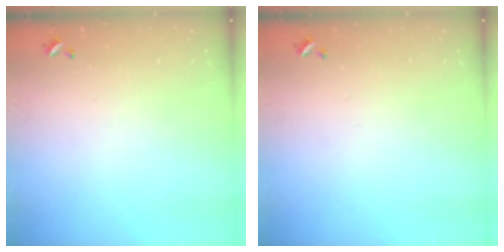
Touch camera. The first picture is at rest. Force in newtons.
{"total": 0.0}